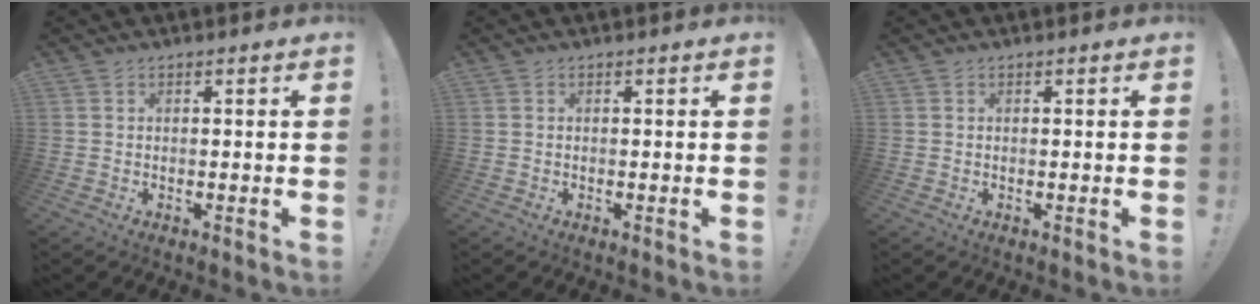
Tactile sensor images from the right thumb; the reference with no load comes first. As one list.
[{"total": 0.0}, {"total": 0.0}]